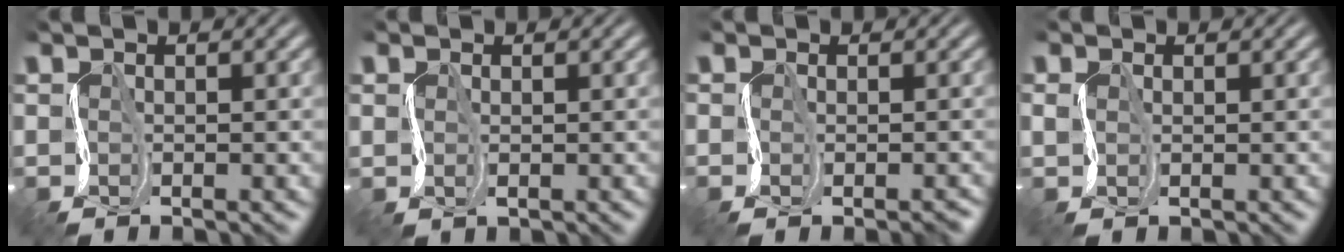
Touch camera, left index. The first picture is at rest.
{"total": 1.1, "force": [0.3, 0.1, -1.1], "torque": [0.008, 0.005, 0.004]}
{"total": 1.5, "force": [-1.1, 0.9, 0.5], "torque": [-0.007, -0.004, -0.016]}
{"total": 0.9, "force": [0.3, 0.0, -0.8], "torque": [0.004, 0.004, 0.001]}